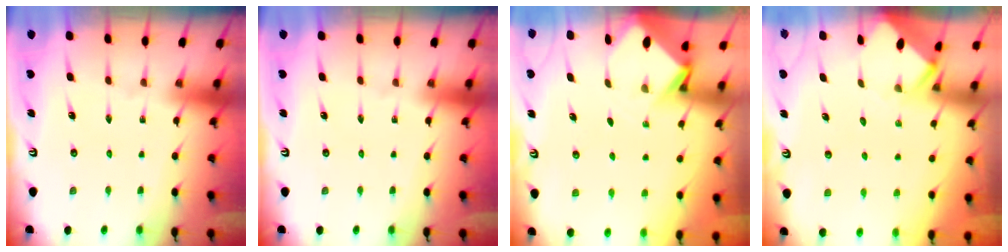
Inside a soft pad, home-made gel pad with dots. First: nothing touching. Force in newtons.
{"total": 0.0}
{"total": 3.1, "press": 3.1, "slide": 0.2}
{"total": 3.3, "press": 3.3, "slide": 0.2}